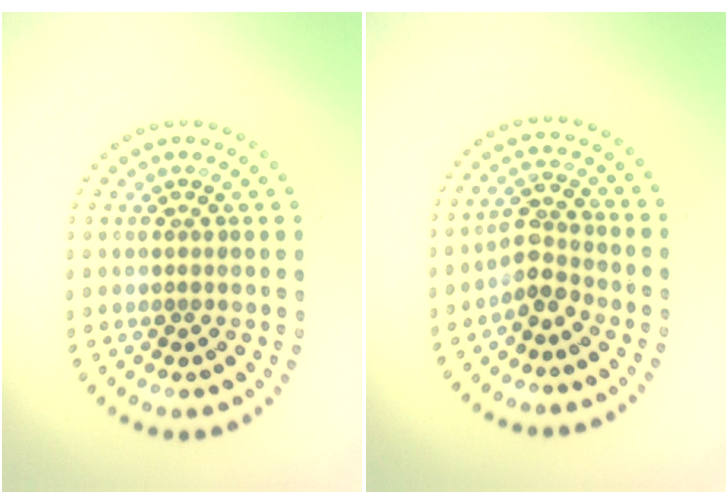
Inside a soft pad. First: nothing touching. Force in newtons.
{"total": 2.4, "press": 1.9, "slide": 1.5}